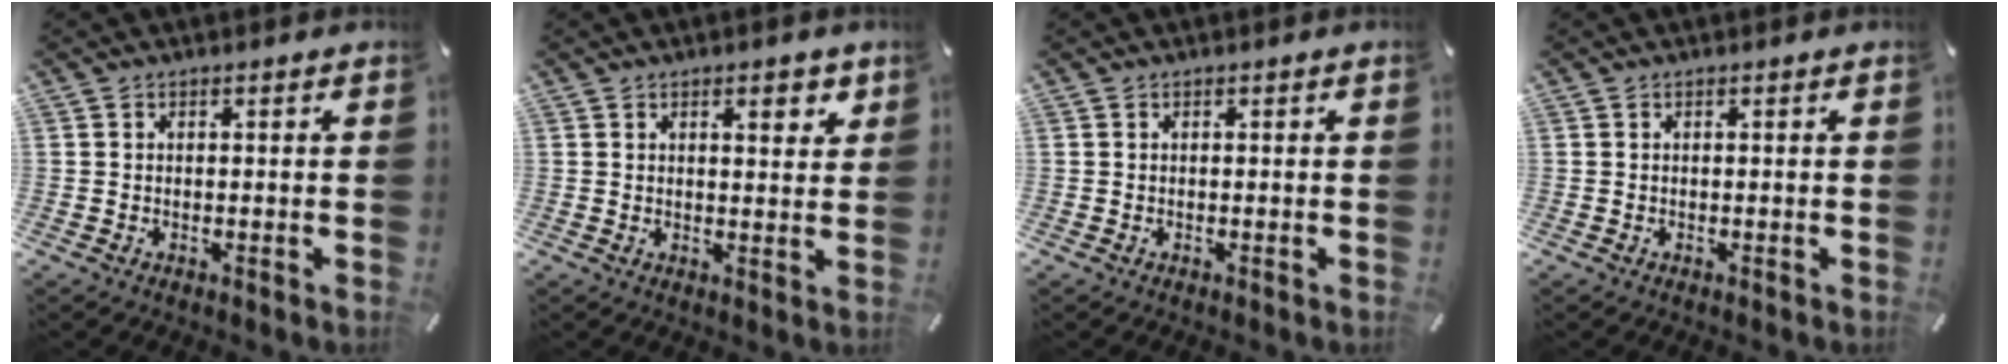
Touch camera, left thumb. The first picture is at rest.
{"total": 4.0, "force": [2.3, 1.7, 2.8], "torque": [-0.036, -0.007, 0.034]}
{"total": 0.0}
{"total": 0.0}